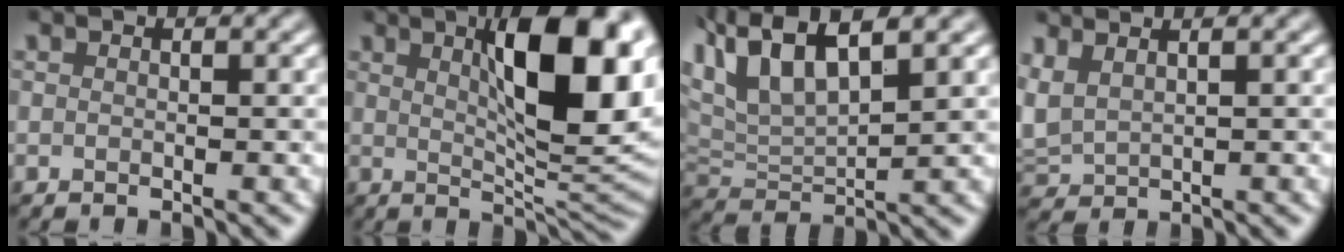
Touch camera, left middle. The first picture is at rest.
{"total": 11.2, "force": [3.1, 3.4, 10.2], "torque": [-0.143, 0.005, 0.053]}
{"total": 8.2, "force": [4.7, 3.0, 6.0], "torque": [-0.133, 0.021, 0.088]}
{"total": 1.9, "force": [1.4, 0.7, 1.1], "torque": [-0.036, 0.009, 0.035]}